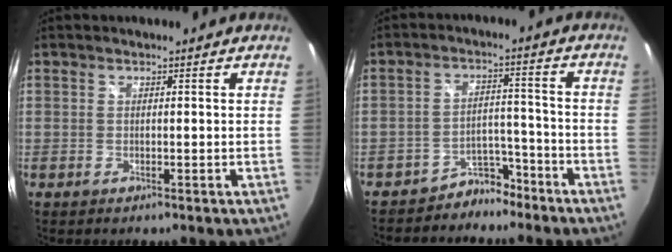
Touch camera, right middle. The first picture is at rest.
{"total": 6.3, "force": [-5.3, 3.2, 0.8], "torque": [-0.017, 0.026, -0.078]}